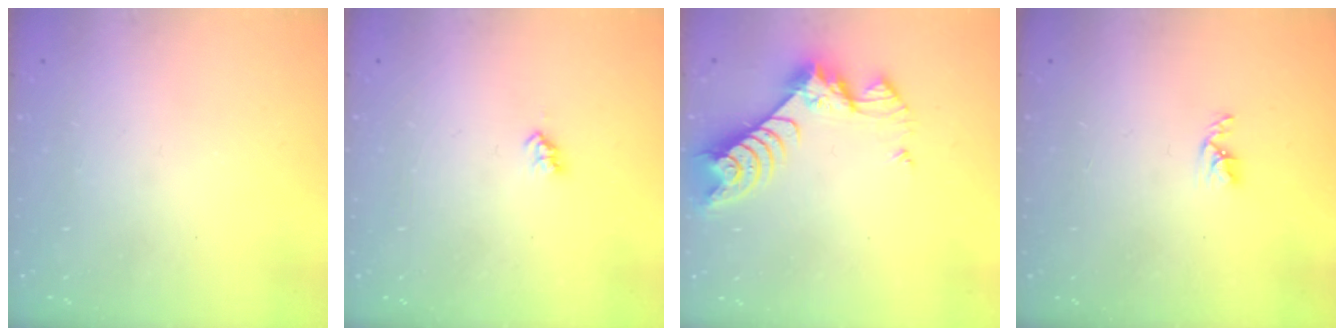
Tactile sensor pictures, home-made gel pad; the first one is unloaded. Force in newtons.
{"total": 2.6, "press": 2.5, "slide": 0.4}
{"total": 7.6, "press": 7.5, "slide": 0.7}
{"total": 2.7, "press": 2.7, "slide": 0.5}